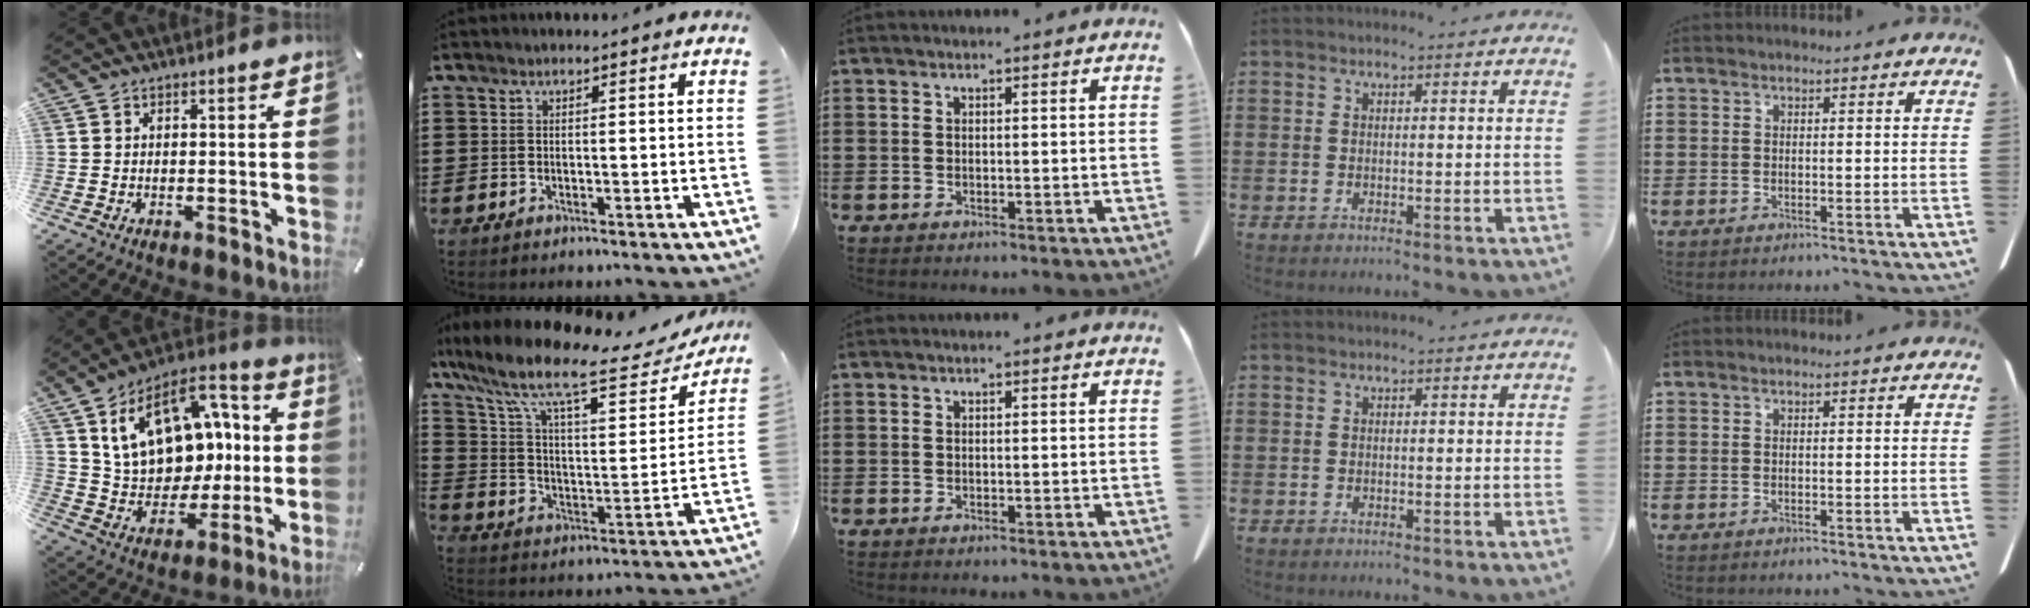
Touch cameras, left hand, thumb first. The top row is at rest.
{"thumb": {"total": 19.6, "force": [6.9, 14.2, 11.7], "torque": [-0.207, -0.026, 0.131]}, "index": {"total": 13.1, "force": [9.6, 2.6, 8.5], "torque": [-0.188, -0.051, 0.156]}}